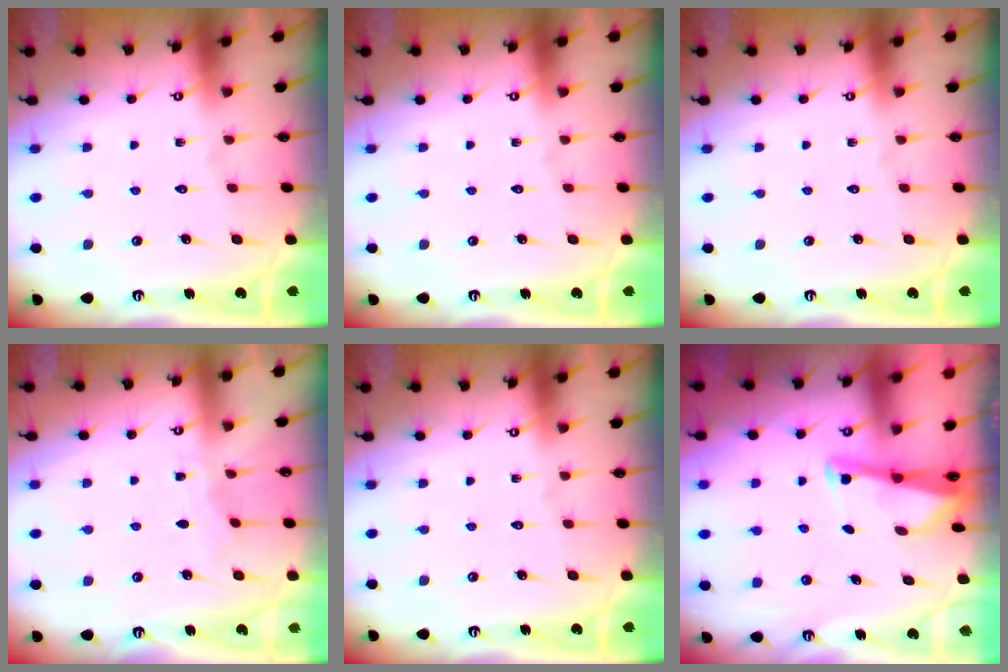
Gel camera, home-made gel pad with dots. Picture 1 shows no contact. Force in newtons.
{"total": 0.0}
{"total": 0.0}
{"total": 3.7, "press": 3.7, "slide": 0.5}
{"total": 0.0}
{"total": 2.5, "press": 2.5, "slide": 0.1}